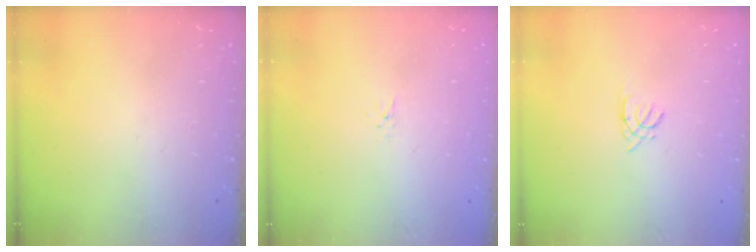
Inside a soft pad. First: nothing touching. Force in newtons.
{"total": 1.6, "press": 1.6, "slide": 0.2}
{"total": 1.7, "press": 1.7, "slide": 0.3}